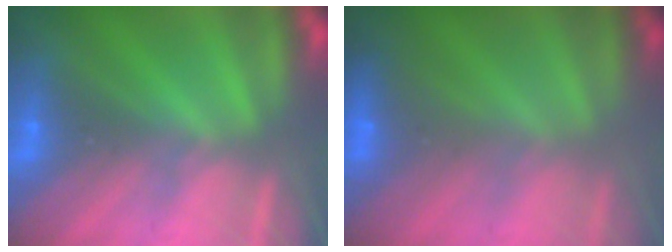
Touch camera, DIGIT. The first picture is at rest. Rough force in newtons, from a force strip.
{"total": 2.8}